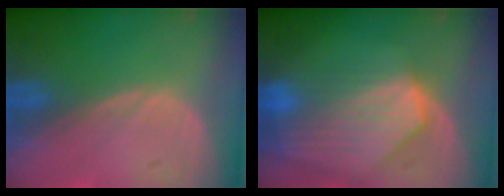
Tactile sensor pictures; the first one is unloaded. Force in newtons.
{"total": 9.2, "press": 8.1, "slide": 4.3}